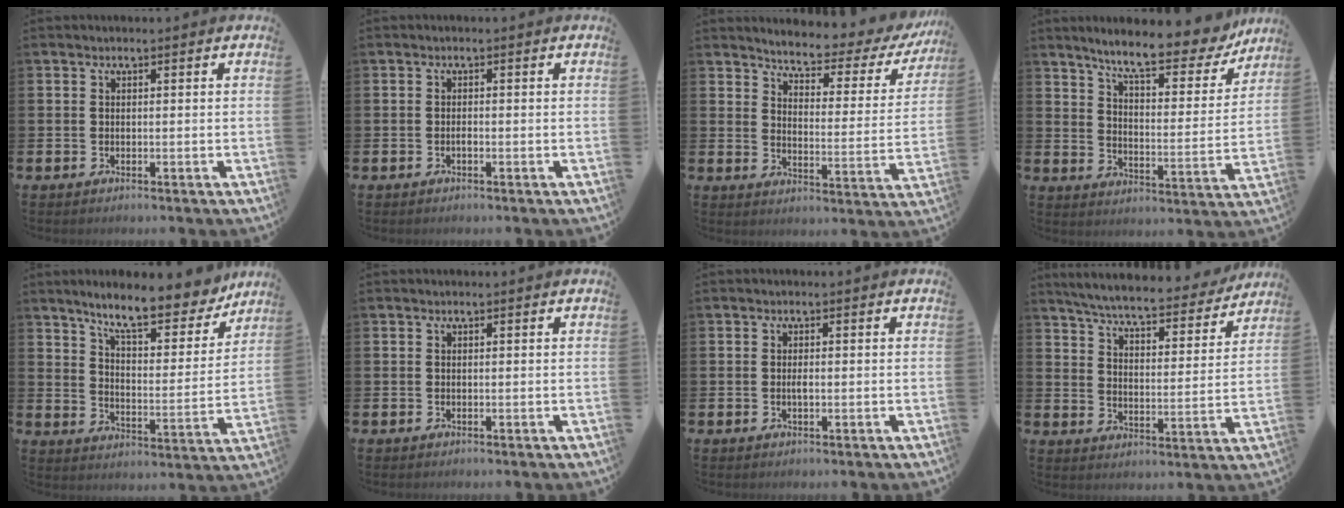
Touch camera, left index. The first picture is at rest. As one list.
[{"total": 0.5, "force": [-0.3, 0.2, 0.4], "torque": [-0.008, -0.003, -0.006]}, {"total": 4.3, "force": [4.1, 0.8, 1.2], "torque": [-0.052, -0.034, 0.061]}, {"total": 9.3, "force": [8.2, 1.8, 4.1], "torque": [-0.101, -0.048, 0.138]}, {"total": 10.0, "force": [8.9, 2.0, 4.1], "torque": [-0.096, -0.054, 0.153]}, {"total": 0.0}, {"total": 1.0, "force": [-0.1, 0.3, 0.9], "torque": [-0.026, 0.004, -0.001]}, {"total": 6.4, "force": [6.1, 0.5, 1.9], "torque": [-0.061, -0.045, 0.099]}]